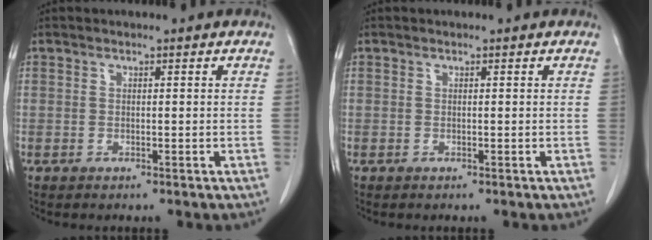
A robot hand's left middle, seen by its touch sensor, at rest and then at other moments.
{"total": 0.0}